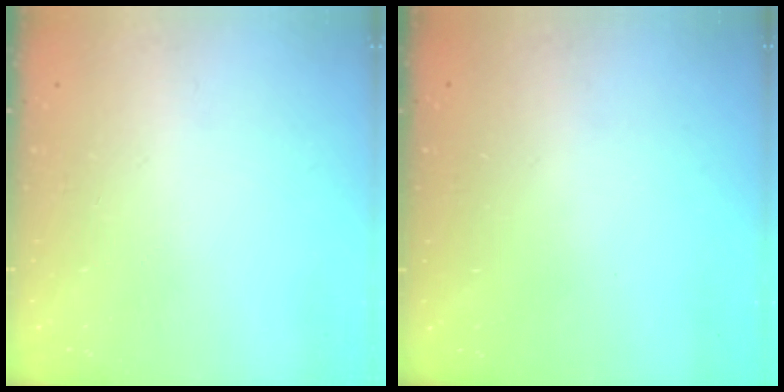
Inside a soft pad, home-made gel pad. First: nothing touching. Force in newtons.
{"total": 3.1, "press": 2.9, "slide": 1.0}